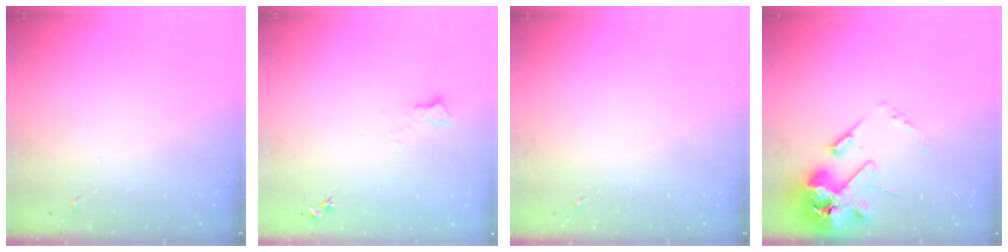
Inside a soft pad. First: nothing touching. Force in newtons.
{"total": 5.4, "press": 5.3, "slide": 0.7}
{"total": 0.0}
{"total": 15.9, "press": 15.7, "slide": 2.5}